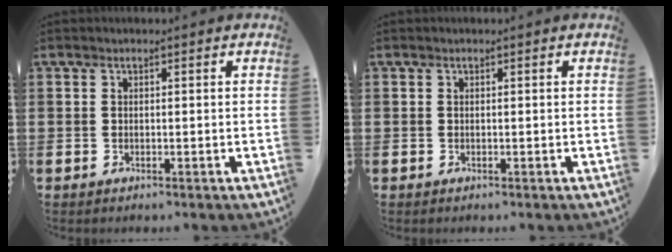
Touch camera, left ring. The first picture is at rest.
{"total": 0.0}